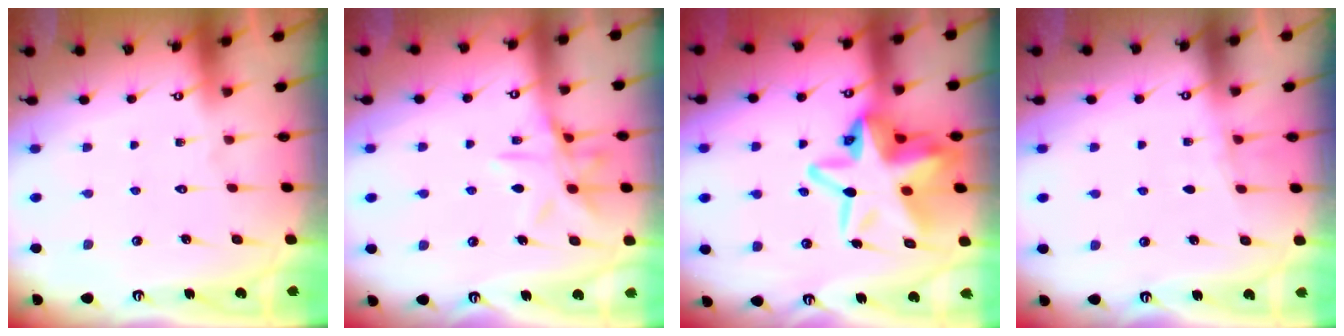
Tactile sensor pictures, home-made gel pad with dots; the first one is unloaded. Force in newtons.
{"total": 12.2, "press": 12.2, "slide": 0.8}
{"total": 17.3, "press": 16.8, "slide": 4.3}
{"total": 3.0, "press": 2.9, "slide": 0.4}